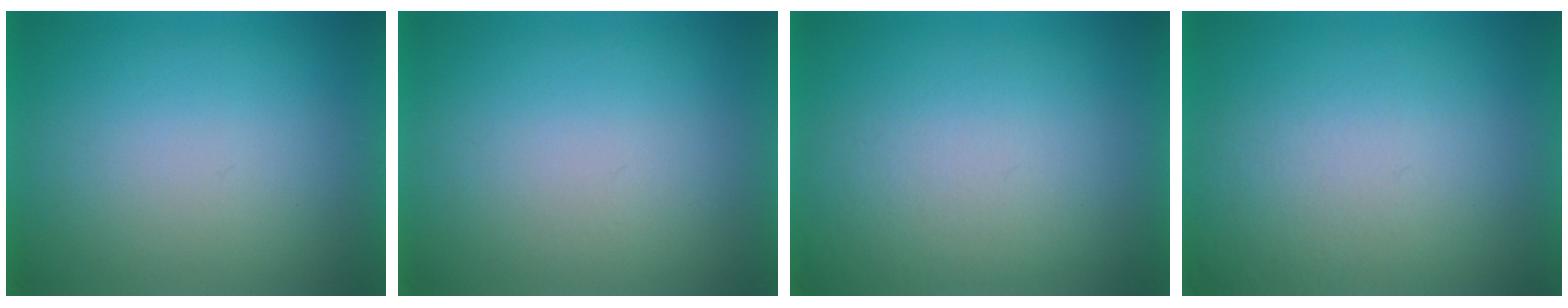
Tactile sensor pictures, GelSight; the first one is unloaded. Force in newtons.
{"total": 1.2}
{"total": 3.5}
{"total": 4.3}